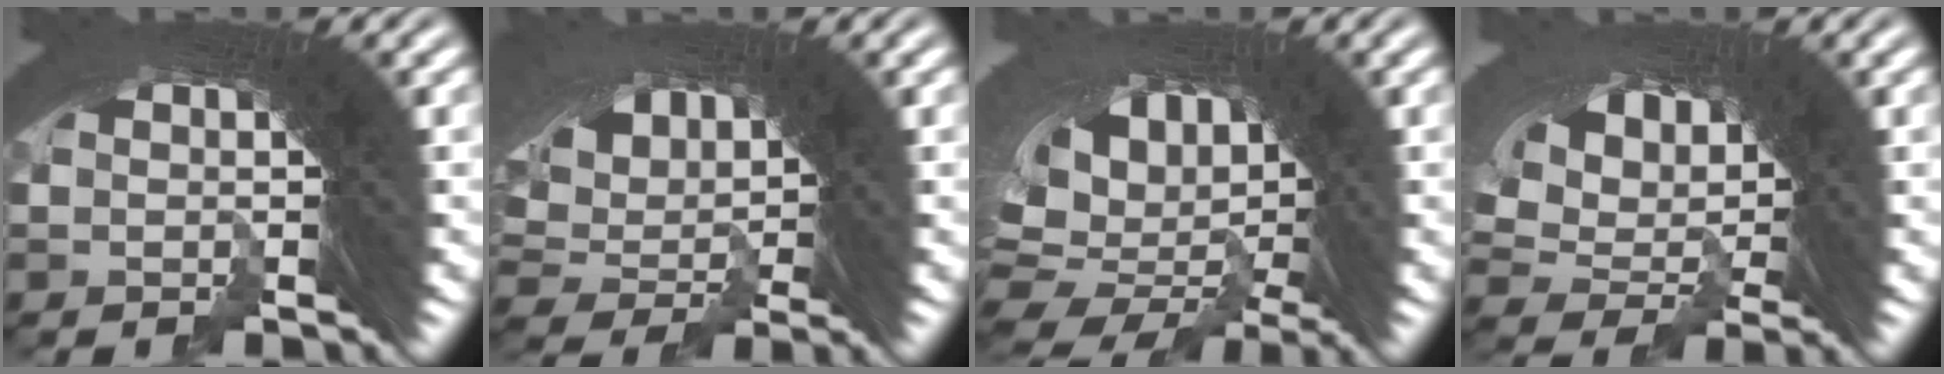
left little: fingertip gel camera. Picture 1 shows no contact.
{"total": 9.1, "force": [-0.9, 7.2, 5.5], "torque": [-0.132, -0.025, -0.004]}
{"total": 15.0, "force": [-4.4, 11.3, 8.8], "torque": [-0.209, -0.071, -0.043]}
{"total": 9.6, "force": [-1.9, 7.8, 5.4], "torque": [-0.137, -0.034, -0.020]}